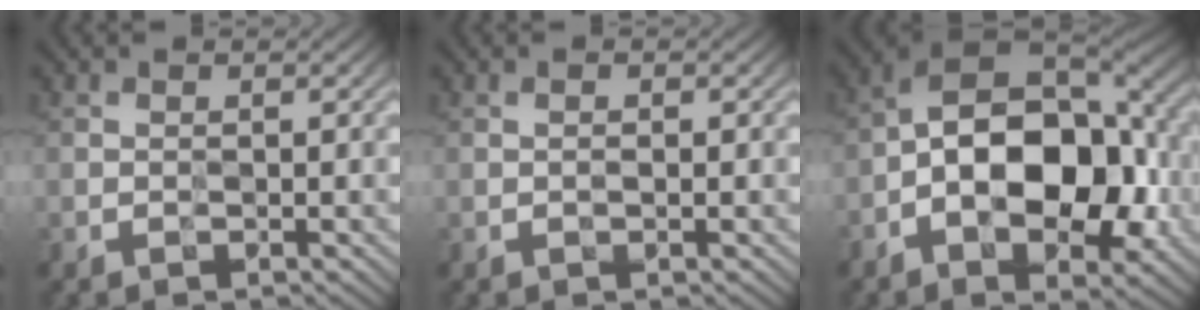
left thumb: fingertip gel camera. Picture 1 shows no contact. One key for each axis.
{"total": 0.7, "fx": -0.1, "fy": 0.1, "fz": 0.7, "tx": -0.012, "ty": 0.000, "tz": -0.003}
{"total": 17.0, "fx": -2.3, "fy": 9.3, "fz": 14.0, "tx": -0.227, "ty": 0.002, "tz": -0.051}